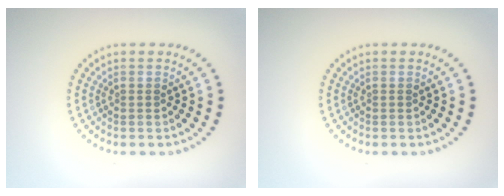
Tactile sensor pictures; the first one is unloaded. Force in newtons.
{"total": 0.0}